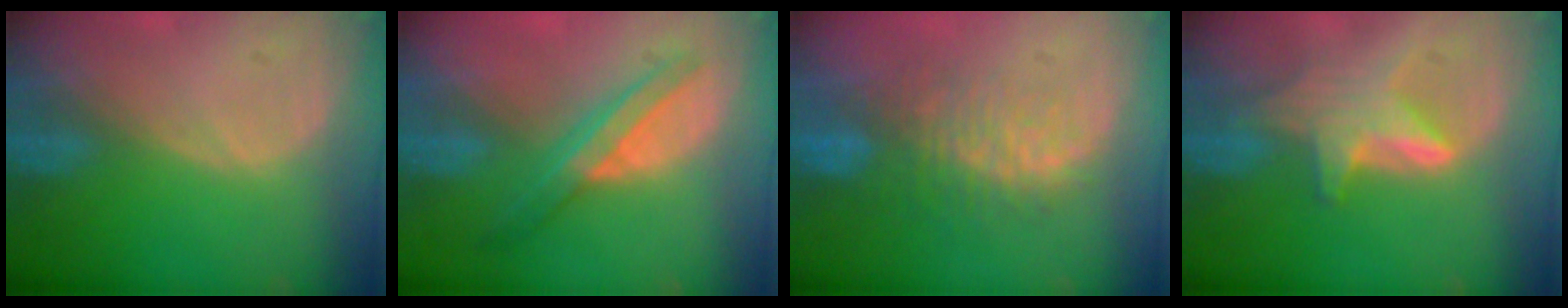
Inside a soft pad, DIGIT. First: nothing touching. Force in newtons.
{"total": 7.0, "press": 5.9, "slide": 3.7}
{"total": 8.9, "press": 7.9, "slide": 4.2}
{"total": 6.1, "press": 6.0, "slide": 0.5}